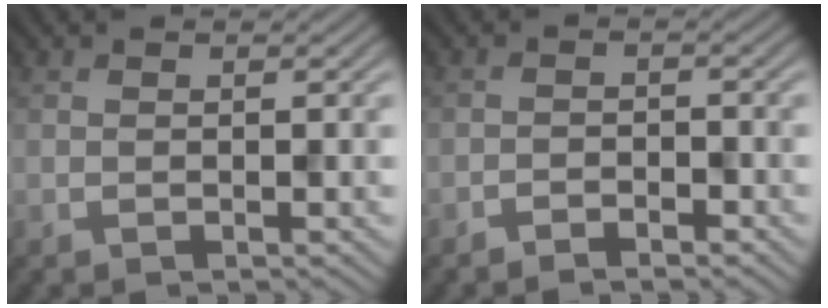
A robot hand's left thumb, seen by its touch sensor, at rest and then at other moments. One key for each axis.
{"total": 1.9, "fx": -1.6, "fy": 0.7, "fz": 0.7, "tx": -0.011, "ty": 0.002, "tz": -0.031}